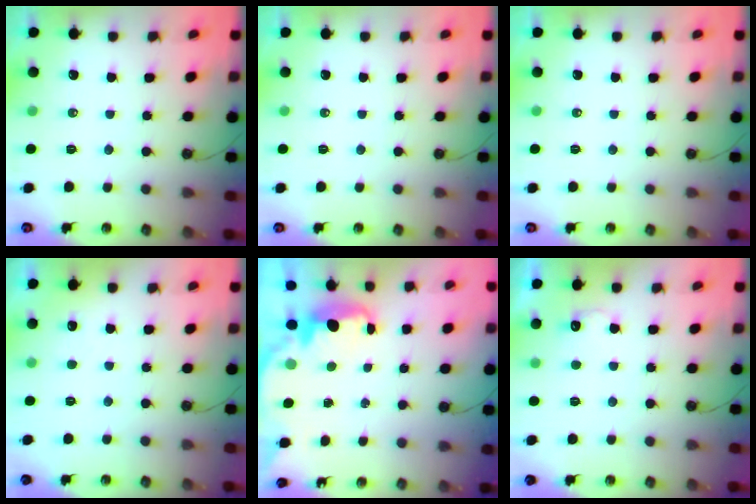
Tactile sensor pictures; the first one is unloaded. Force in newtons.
{"total": 0.0}
{"total": 0.0}
{"total": 1.9, "press": 1.7, "slide": 0.9}
{"total": 2.7, "press": 2.6, "slide": 0.7}
{"total": 5.7, "press": 5.6, "slide": 1.3}